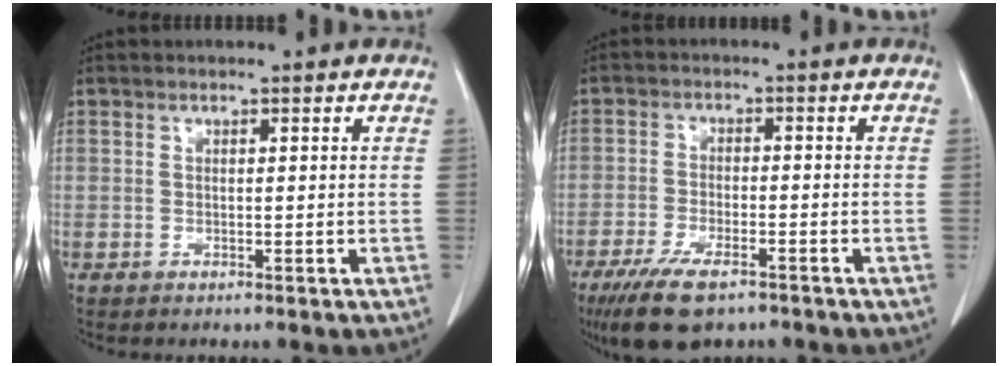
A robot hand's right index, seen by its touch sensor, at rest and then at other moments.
{"total": 9.1, "force": [-6.2, 2.8, 6.0], "torque": [-0.107, -0.016, -0.102]}